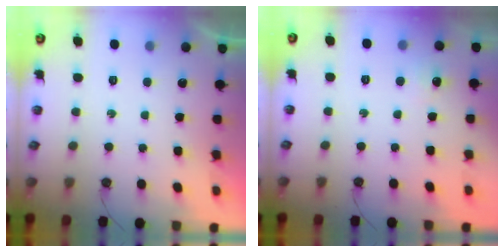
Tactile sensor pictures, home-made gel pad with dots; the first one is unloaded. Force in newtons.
{"total": 5.5, "press": 5.4, "slide": 0.7}